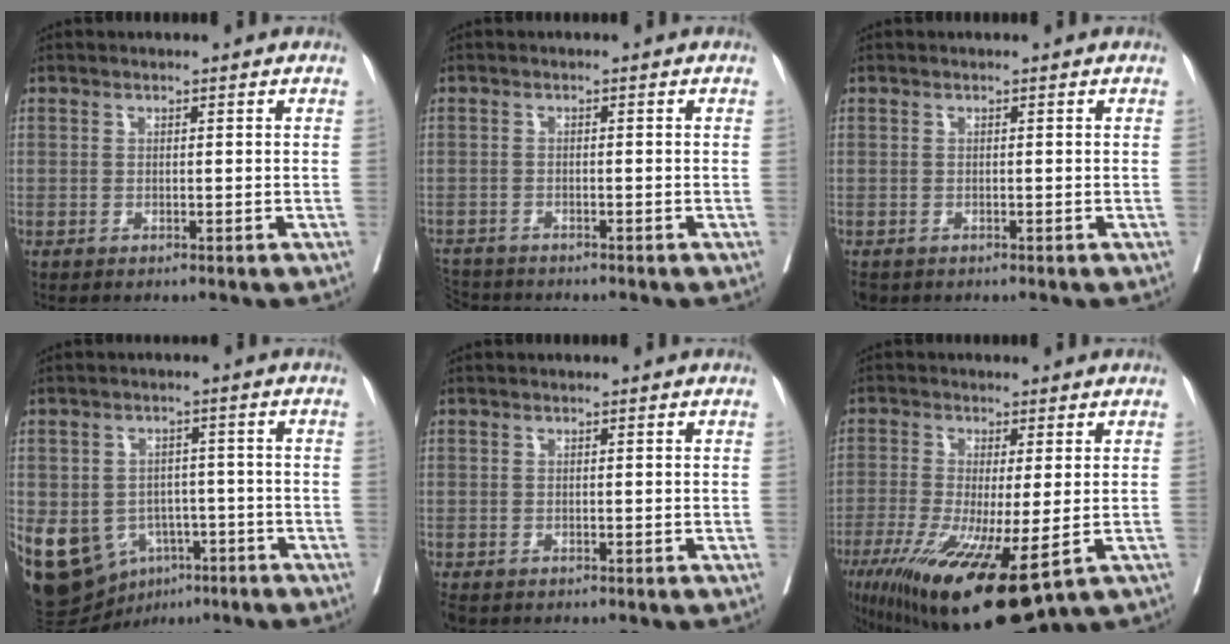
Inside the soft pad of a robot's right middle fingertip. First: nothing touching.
{"total": 4.5, "force": [-4.4, 1.2, 0.4], "torque": [-0.007, -0.012, -0.079]}
{"total": 1.9, "force": [-1.3, 1.1, 0.7], "torque": [-0.018, -0.004, -0.021]}
{"total": 13.7, "force": [-6.1, 10.3, 6.8], "torque": [-0.135, 0.016, -0.082]}
{"total": 1.8, "force": [-1.3, 0.9, 0.7], "torque": [-0.018, -0.006, -0.020]}
{"total": 18.3, "force": [-8.2, 4.0, 15.9], "torque": [-0.276, -0.057, -0.126]}